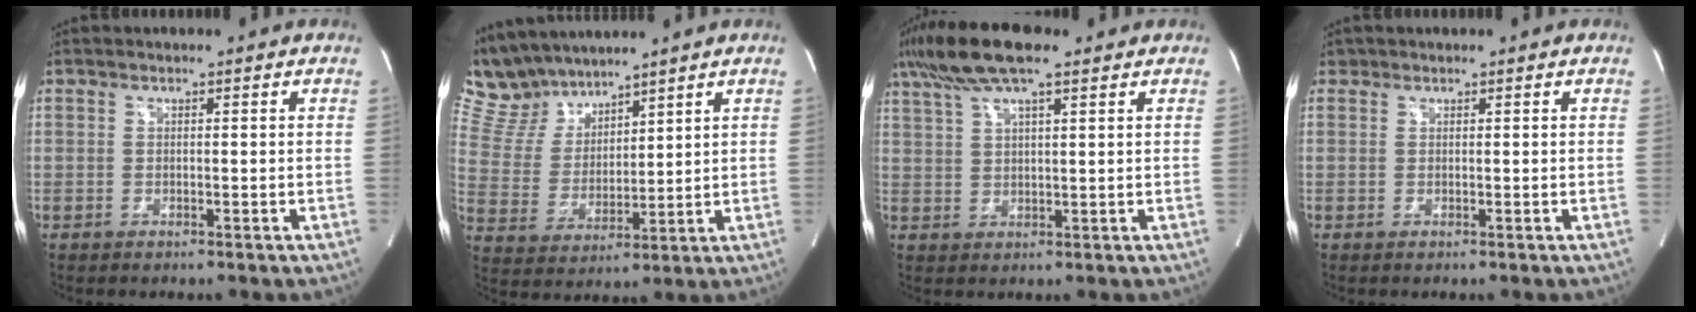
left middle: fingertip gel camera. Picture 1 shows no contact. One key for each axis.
{"total": 9.9, "fx": 9.0, "fy": 3.4, "fz": 2.1, "tx": -0.065, "ty": 0.021, "tz": 0.191}
{"total": 10.0, "fx": 7.0, "fy": 1.8, "fz": 6.9, "tx": -0.138, "ty": 0.030, "tz": 0.125}
{"total": 0.6, "fx": 0.5, "fy": 0.4, "fz": 0.0, "tx": 0.001, "ty": 0.003, "tz": 0.008}